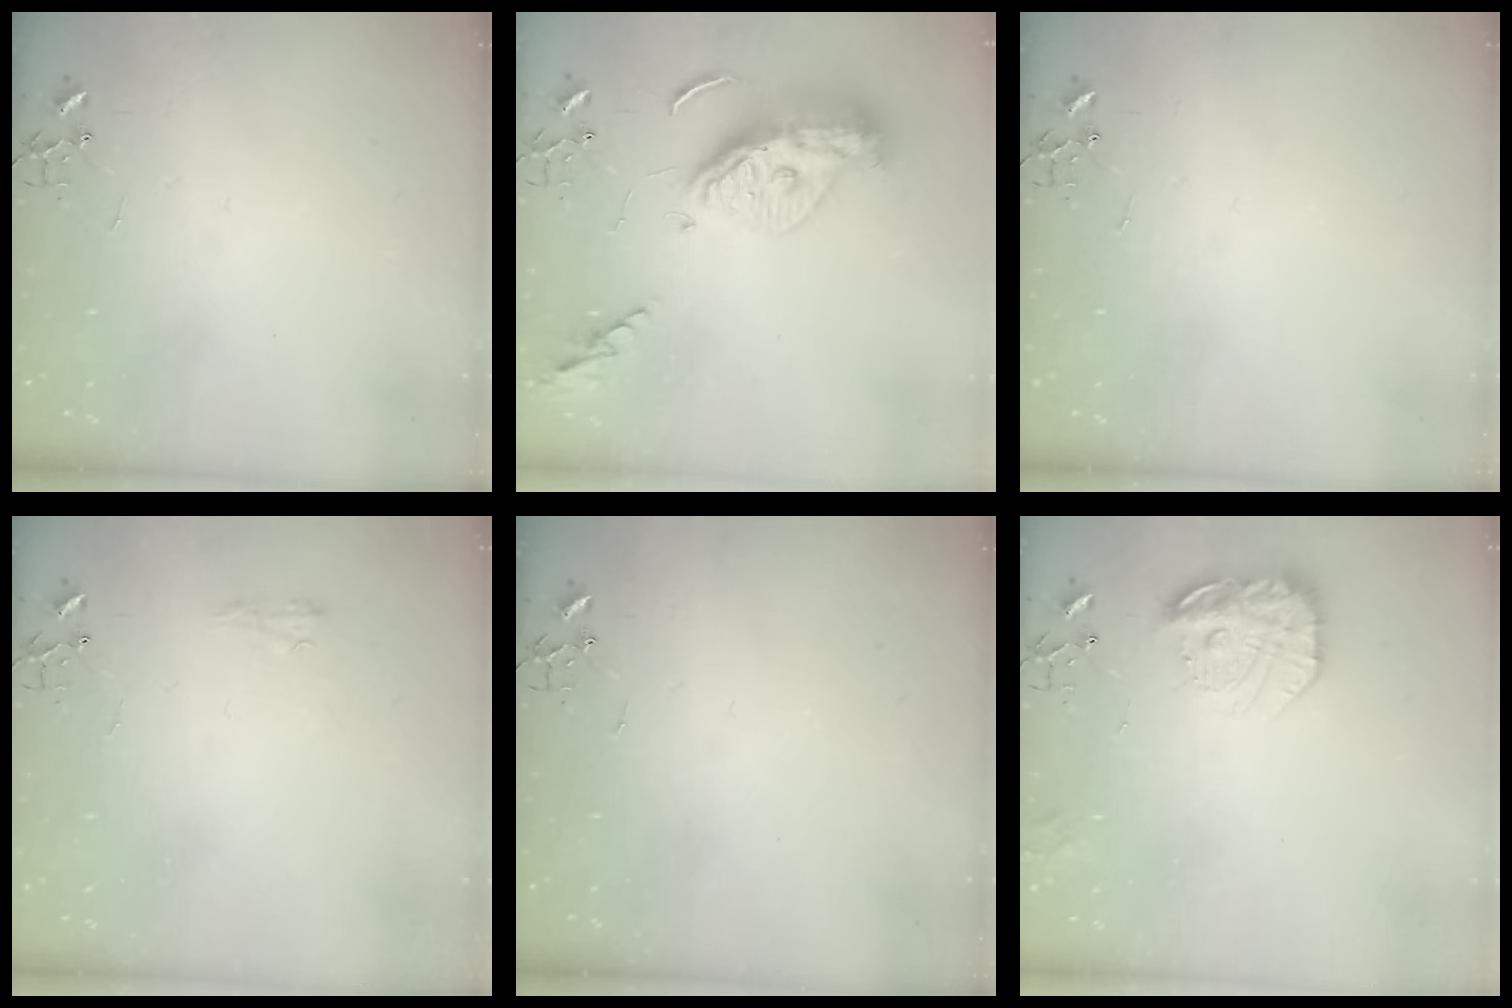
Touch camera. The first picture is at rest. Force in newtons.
{"total": 14.7, "press": 14.6, "slide": 1.6}
{"total": 0.0}
{"total": 5.2, "press": 5.2, "slide": 0.7}
{"total": 0.0}
{"total": 17.1, "press": 17.0, "slide": 1.2}